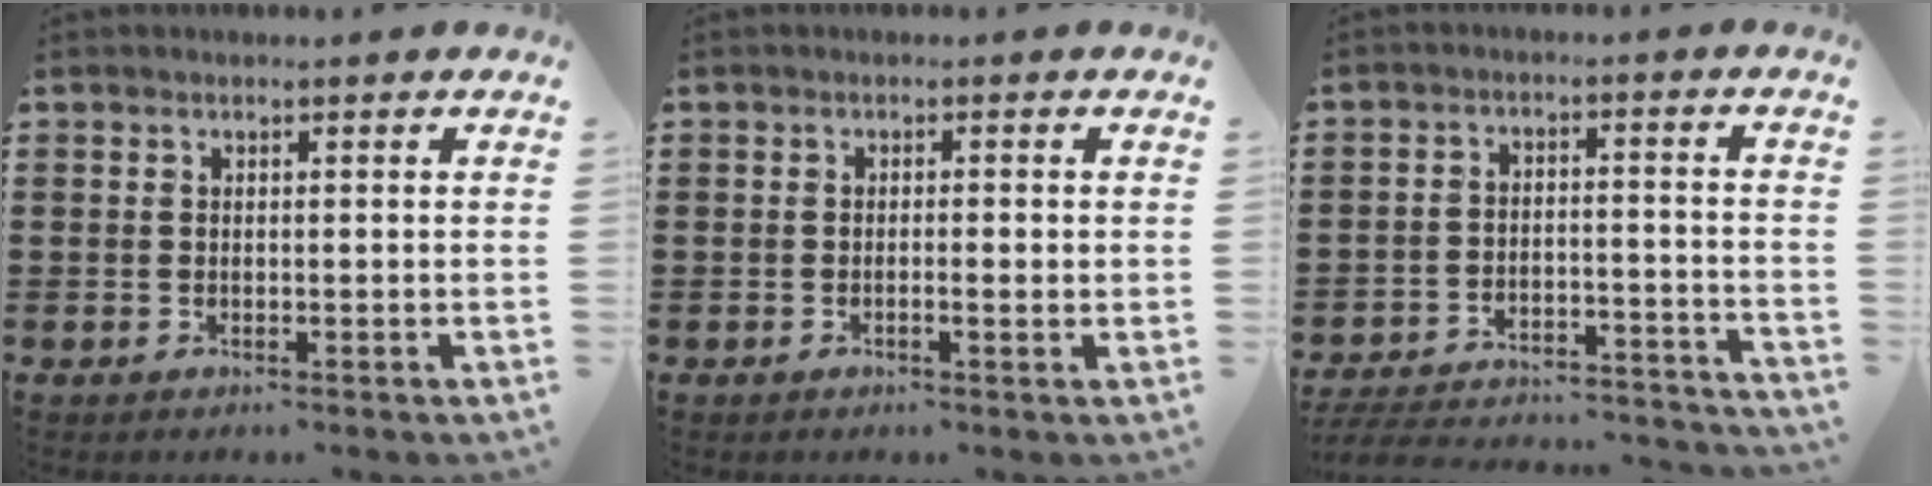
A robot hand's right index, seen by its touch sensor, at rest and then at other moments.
{"total": 1.4, "force": [-0.4, 0.0, 1.4], "torque": [-0.023, -0.004, -0.006]}
{"total": 4.8, "force": [-4.6, 0.5, 1.4], "torque": [-0.031, -0.007, -0.095]}